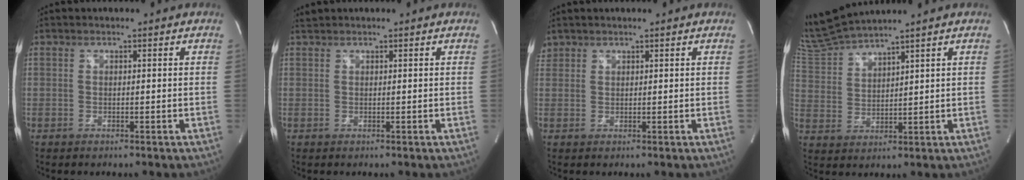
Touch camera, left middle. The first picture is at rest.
{"total": 0.7, "force": [0.7, -0.1, -0.1], "torque": [-0.010, 0.010, 0.020]}
{"total": 1.5, "force": [1.3, 0.8, -0.1], "torque": [0.000, 0.012, 0.025]}
{"total": 7.6, "force": [7.2, -1.6, 1.4], "torque": [-0.053, 0.004, 0.160]}